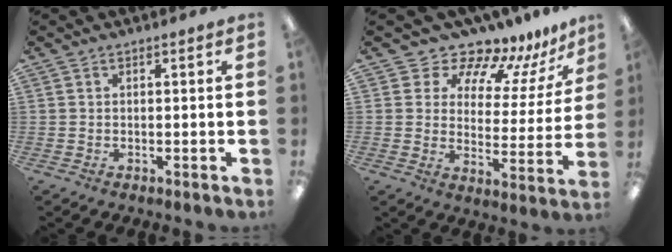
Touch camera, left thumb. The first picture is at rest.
{"total": 10.1, "force": [9.4, 3.4, 1.6], "torque": [-0.034, -0.094, 0.166]}